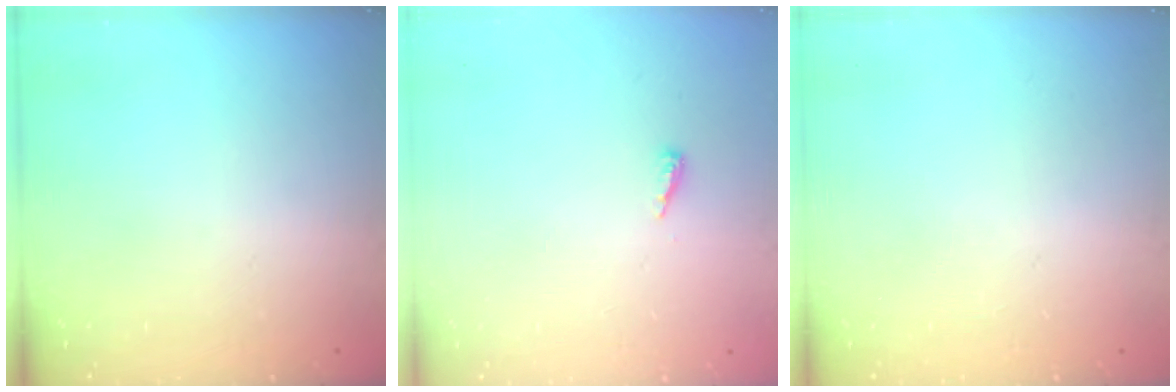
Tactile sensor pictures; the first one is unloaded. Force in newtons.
{"total": 4.2, "press": 4.1, "slide": 0.4}
{"total": 0.0}